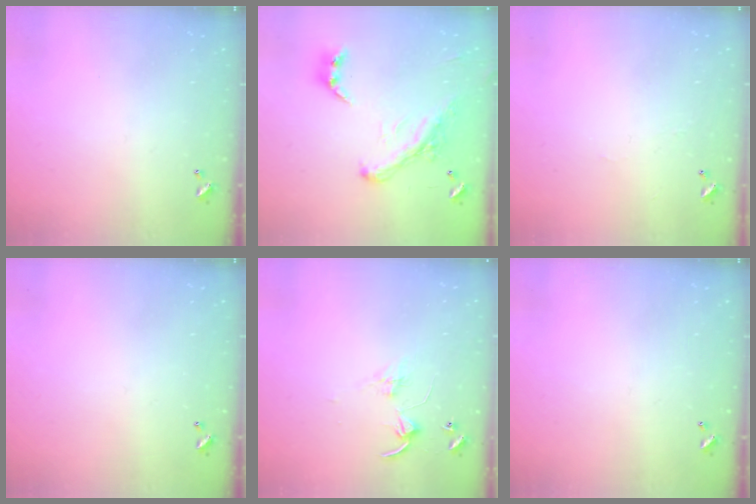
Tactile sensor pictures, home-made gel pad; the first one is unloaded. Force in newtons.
{"total": 5.8, "press": 5.6, "slide": 1.6}
{"total": 0.8, "press": 0.7, "slide": 0.5}
{"total": 0.0}
{"total": 2.7, "press": 2.7, "slide": 0.2}
{"total": 0.0}